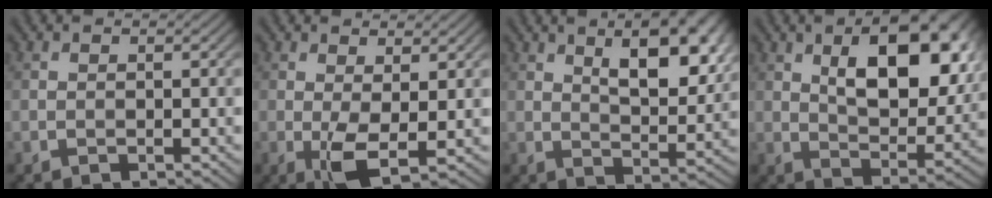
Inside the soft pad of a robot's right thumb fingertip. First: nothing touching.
{"total": 4.2, "force": [-0.2, 1.2, 4.0], "torque": [-0.089, -0.006, -0.002]}
{"total": 11.4, "force": [5.0, 4.8, 9.0], "torque": [-0.130, 0.002, 0.072]}
{"total": 13.7, "force": [4.9, 6.8, 10.9], "torque": [-0.155, 0.000, 0.079]}